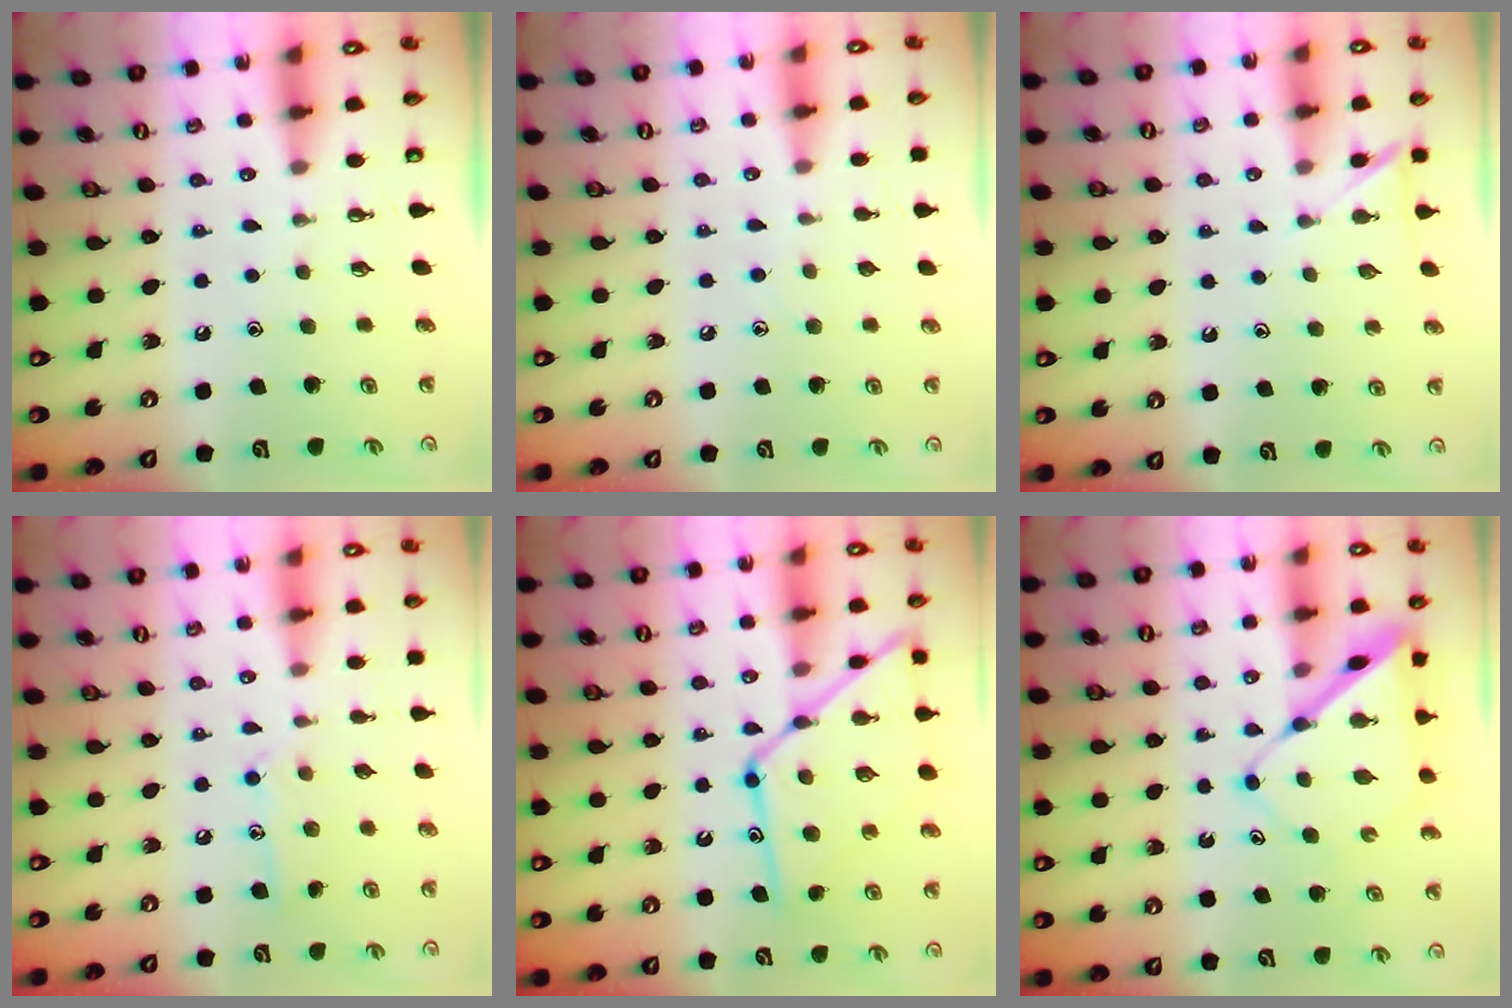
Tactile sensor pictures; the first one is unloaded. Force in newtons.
{"total": 5.3, "press": 5.3, "slide": 0.6}
{"total": 3.2, "press": 3.2, "slide": 0.5}
{"total": 8.7, "press": 8.6, "slide": 0.6}
{"total": 16.6, "press": 16.5, "slide": 1.3}
{"total": 9.4, "press": 9.3, "slide": 0.7}